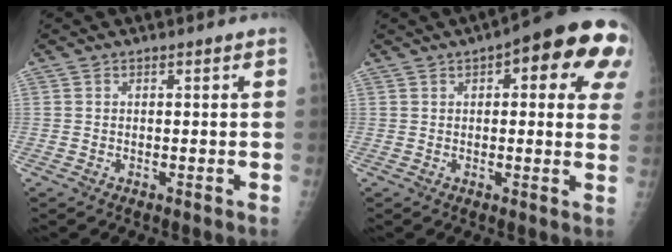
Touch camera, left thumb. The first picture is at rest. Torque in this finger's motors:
{"motor_torque": [0.18, 0.48, -0.07, -0.25, 0.23]}